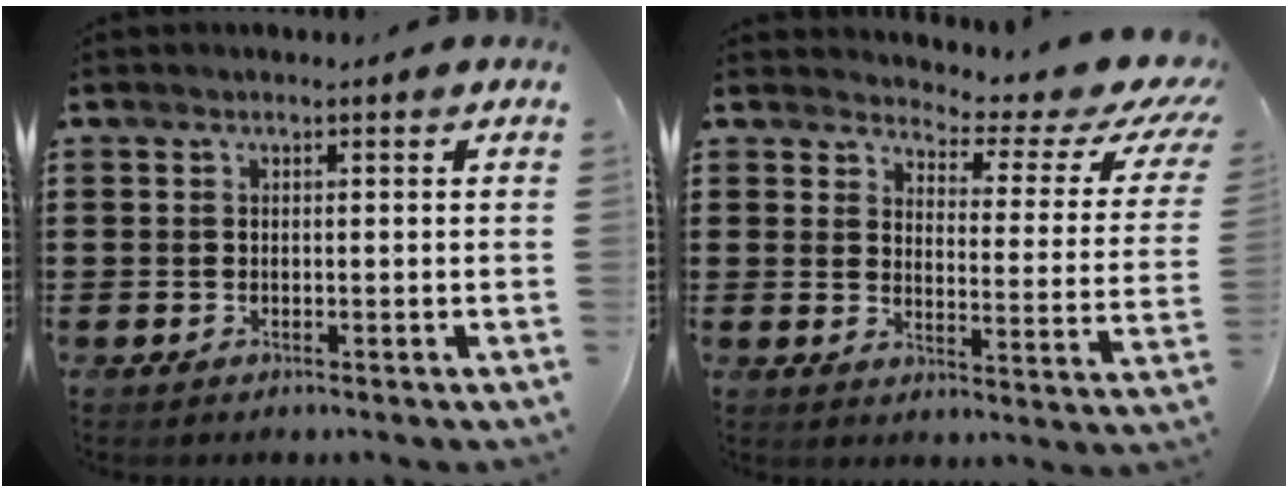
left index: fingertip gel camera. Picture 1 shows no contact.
{"total": 4.5, "force": [3.6, 1.3, 2.2], "torque": [-0.049, -0.033, 0.055]}